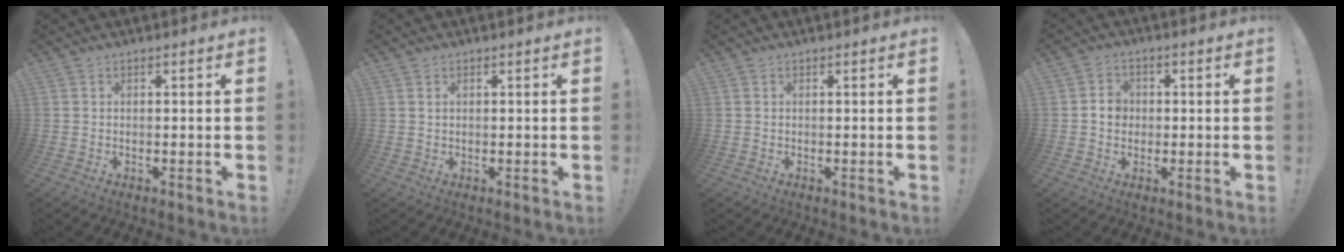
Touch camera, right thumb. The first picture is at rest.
{"total": 0.9, "force": [0.6, 0.4, 0.5], "torque": [-0.007, -0.001, 0.010]}
{"total": 0.0}
{"total": 4.8, "force": [-0.1, 4.1, 2.4], "torque": [-0.027, 0.005, -0.004]}